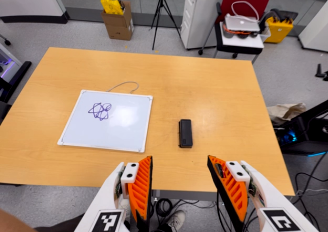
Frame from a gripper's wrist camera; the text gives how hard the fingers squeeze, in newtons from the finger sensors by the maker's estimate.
{"total": 0.0}